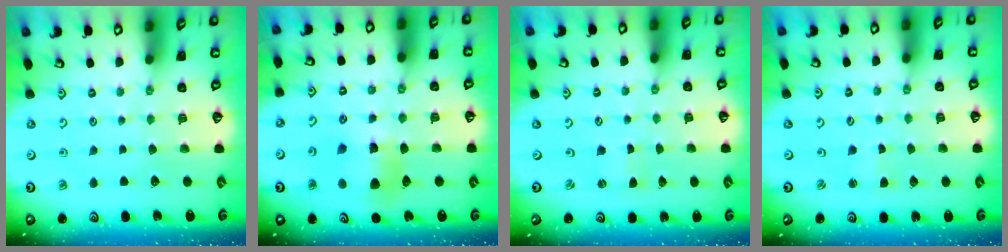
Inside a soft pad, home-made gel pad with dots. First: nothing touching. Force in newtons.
{"total": 8.6, "press": 8.6, "slide": 1.0}
{"total": 0.0}
{"total": 1.9, "press": 1.8, "slide": 0.4}